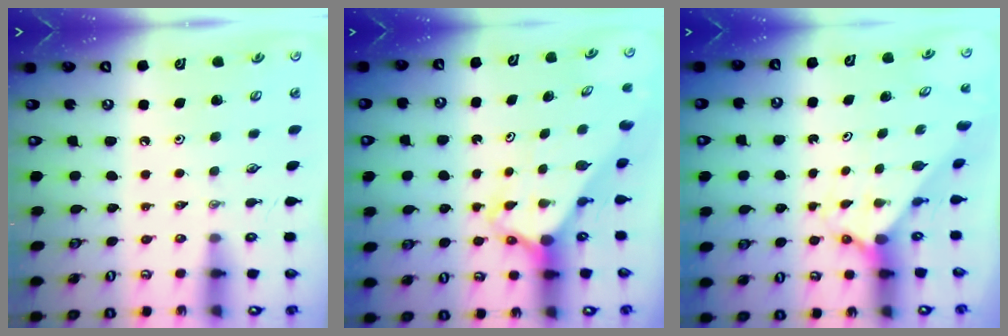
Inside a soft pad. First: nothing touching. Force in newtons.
{"total": 3.2, "press": 3.2, "slide": 0.2}
{"total": 1.2, "press": 1.2, "slide": 0.1}